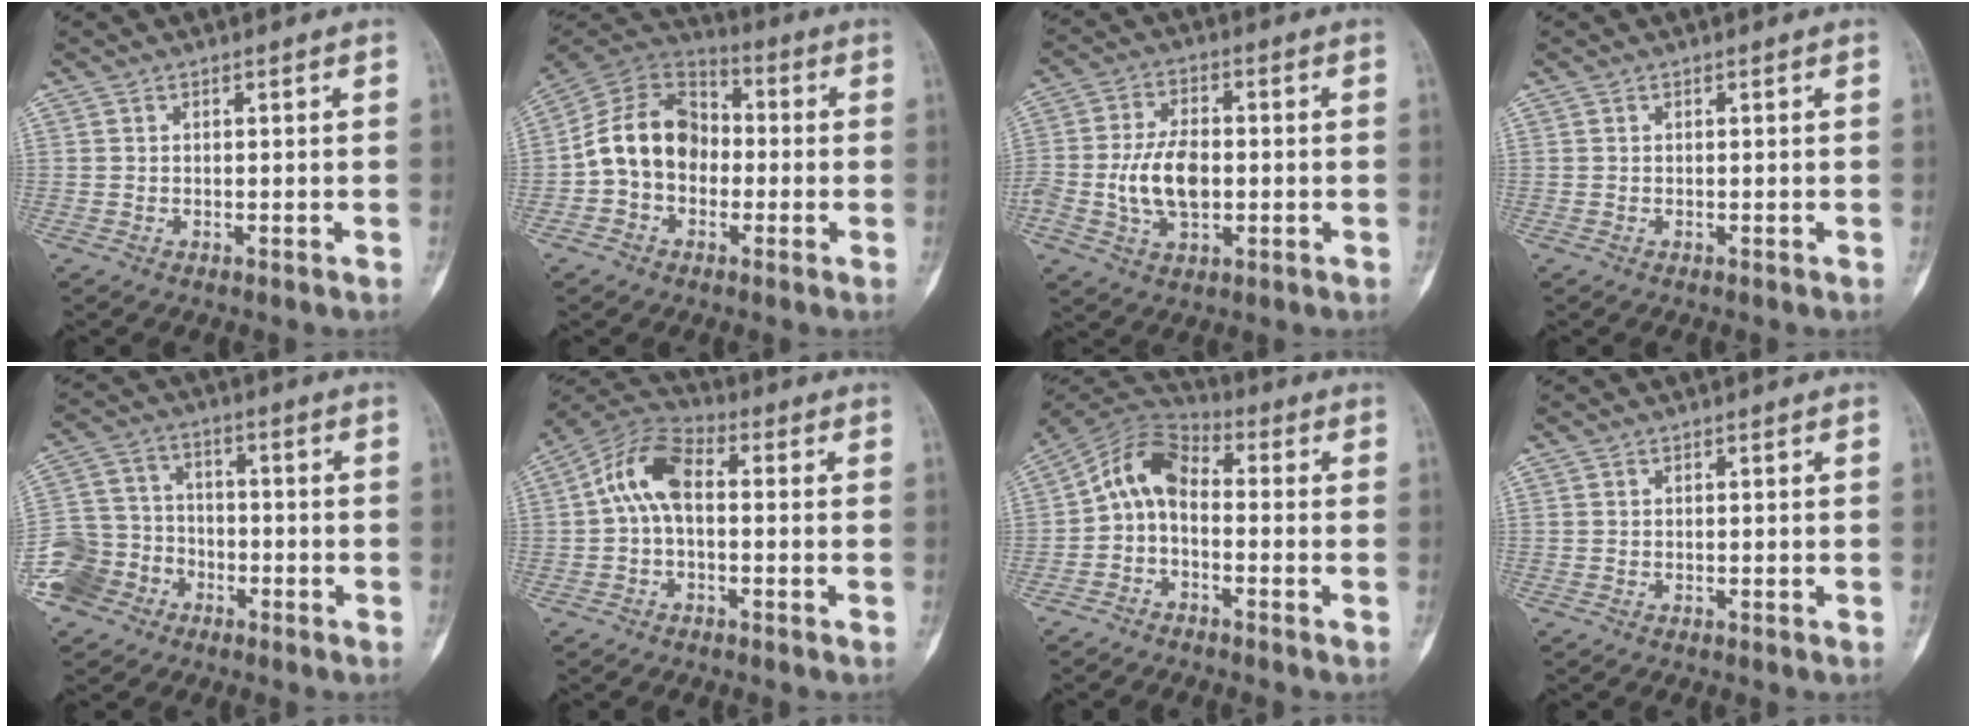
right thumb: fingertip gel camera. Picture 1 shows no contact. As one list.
[{"total": 13.9, "force": [-1.6, 10.6, 8.8], "torque": [-0.136, 0.042, -0.043]}, {"total": 10.2, "force": [-1.1, 6.1, 8.1], "torque": [-0.144, 0.011, -0.020]}, {"total": 0.0}, {"total": 12.1, "force": [-6.4, 9.8, 3.2], "torque": [-0.053, 0.051, -0.120]}, {"total": 9.7, "force": [0.3, 5.5, 7.9], "torque": [-0.149, 0.032, -0.009]}, {"total": 9.0, "force": [-1.1, 5.7, 6.9], "torque": [-0.113, 0.042, -0.039]}, {"total": 0.0}]